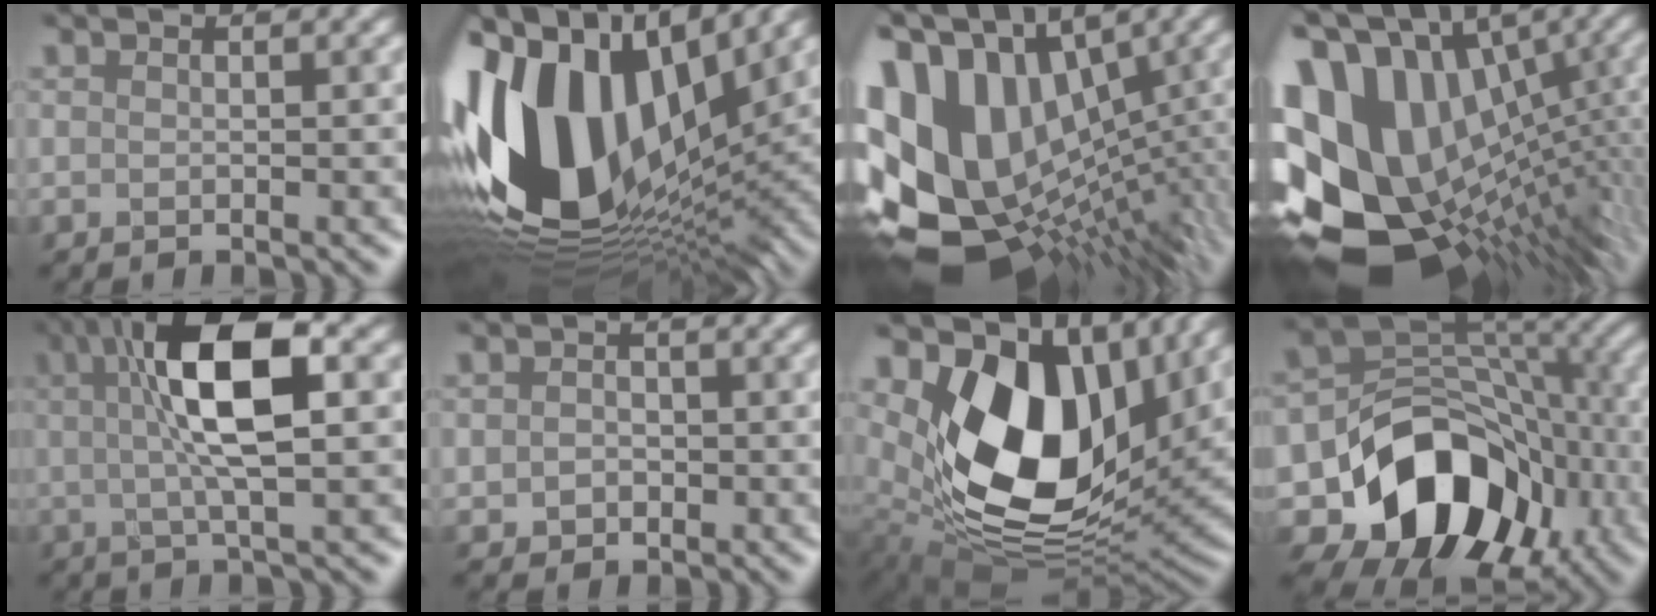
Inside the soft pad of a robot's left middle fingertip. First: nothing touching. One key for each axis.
{"total": 17.8, "fx": 1.5, "fy": 11.1, "fz": 13.8, "tx": -0.314, "ty": -0.002, "tz": 0.029}
{"total": 16.5, "fx": -0.4, "fy": 11.3, "fz": 12.1, "tx": -0.230, "ty": 0.006, "tz": 0.022}
{"total": 16.4, "fx": 1.3, "fy": 11.3, "fz": 11.9, "tx": -0.240, "ty": 0.004, "tz": 0.040}
{"total": 7.4, "fx": 2.2, "fy": 1.6, "fz": 6.9, "tx": -0.120, "ty": 0.010, "tz": 0.037}
{"total": 1.0, "fx": 0.2, "fy": 1.0, "fz": -0.1, "tx": -0.008, "ty": -0.003, "tz": 0.005}
{"total": 12.4, "fx": 4.3, "fy": 8.1, "fz": 8.4, "tx": -0.156, "ty": -0.020, "tz": 0.085}
{"total": 11.8, "fx": -4.4, "fy": 9.1, "fz": 6.0, "tx": -0.102, "ty": -0.004, "tz": -0.072}